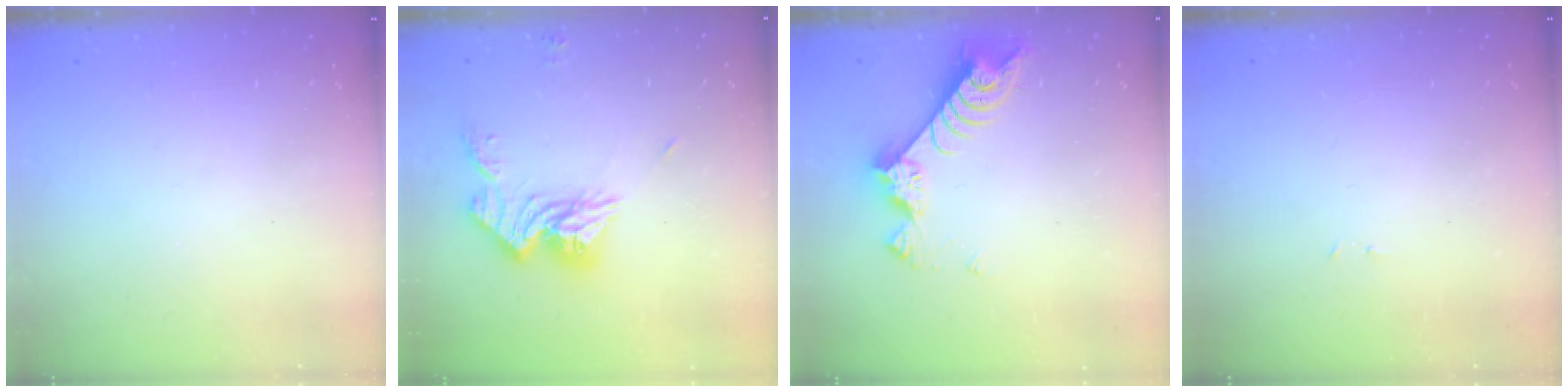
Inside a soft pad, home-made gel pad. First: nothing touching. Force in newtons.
{"total": 14.1, "press": 14.1, "slide": 1.2}
{"total": 7.9, "press": 7.9, "slide": 0.7}
{"total": 3.0, "press": 2.9, "slide": 0.4}